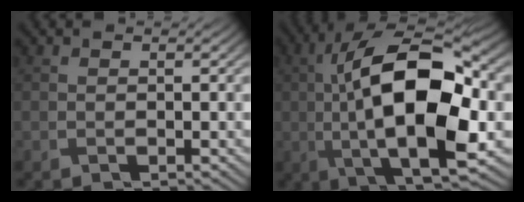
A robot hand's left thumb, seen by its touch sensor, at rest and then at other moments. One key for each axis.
{"total": 17.5, "fx": -1.0, "fy": 7.2, "fz": 15.9, "tx": -0.286, "ty": 0.025, "tz": -0.024}